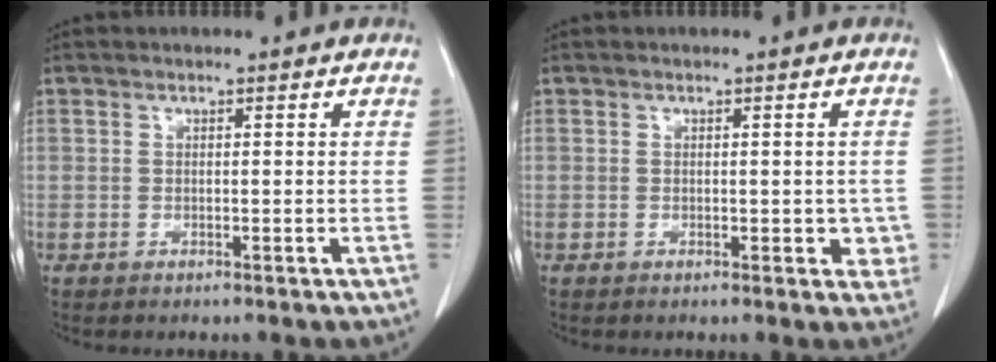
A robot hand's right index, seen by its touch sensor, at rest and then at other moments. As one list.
[{"total": 3.2, "force": [-0.3, 2.0, 2.5], "torque": [-0.012, 0.003, 0.000]}]